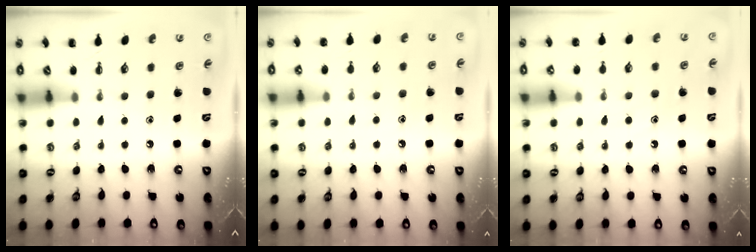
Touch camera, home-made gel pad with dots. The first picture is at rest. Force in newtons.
{"total": 6.0, "press": 5.7, "slide": 1.6}
{"total": 8.7, "press": 8.6, "slide": 1.4}